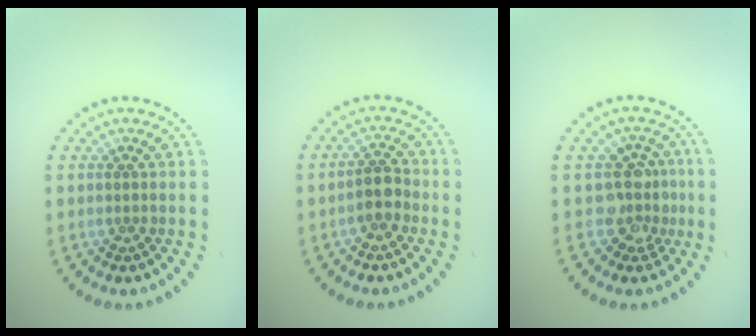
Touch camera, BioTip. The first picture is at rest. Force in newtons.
{"total": 2.2, "press": 2.0, "slide": 1.0}
{"total": 3.1, "press": 2.4, "slide": 2.0}